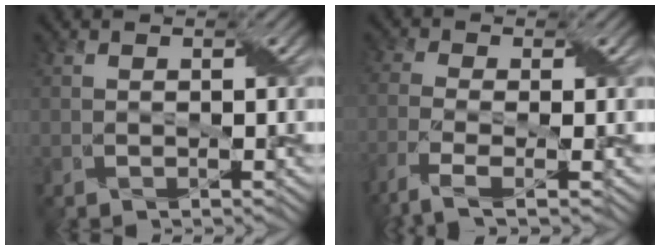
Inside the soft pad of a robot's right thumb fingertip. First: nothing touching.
{"total": 5.8, "force": [-3.3, 1.7, 4.4], "torque": [-0.095, -0.009, -0.073]}